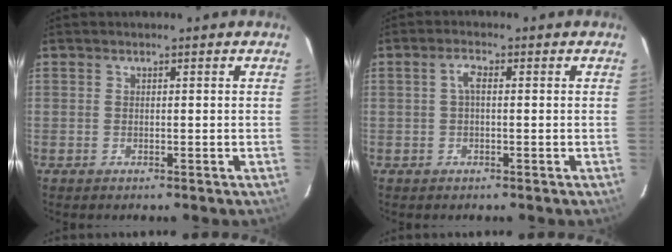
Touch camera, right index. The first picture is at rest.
{"total": 2.0, "force": [0.1, 0.7, 1.9], "torque": [-0.041, 0.008, 0.002]}